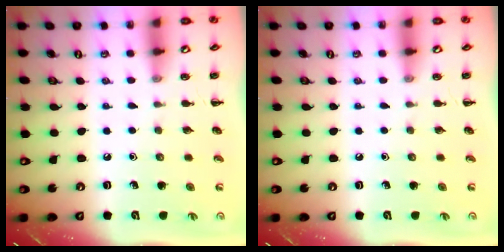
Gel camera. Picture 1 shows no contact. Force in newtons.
{"total": 0.0}